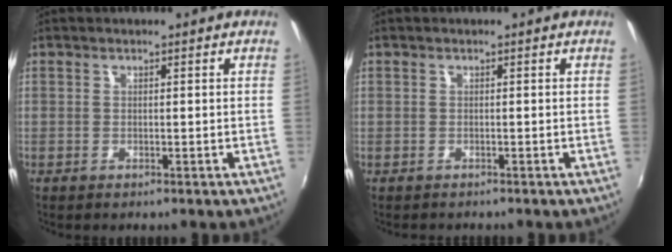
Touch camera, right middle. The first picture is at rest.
{"total": 1.2, "force": [-0.9, 0.8, -0.1], "torque": [-0.004, 0.002, -0.015]}